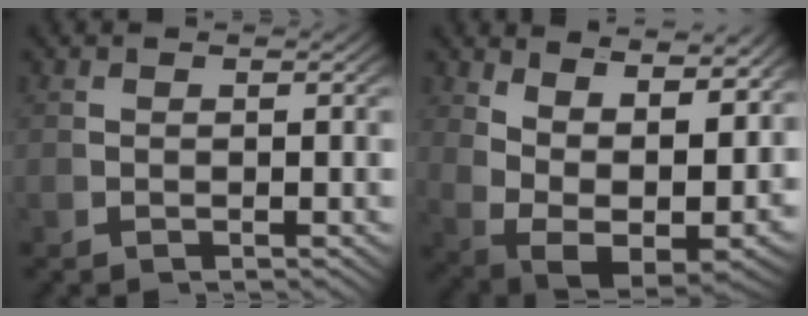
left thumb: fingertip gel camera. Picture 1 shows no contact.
{"total": 13.4, "force": [-0.6, 9.8, 9.1], "torque": [-0.200, -0.067, 0.017]}